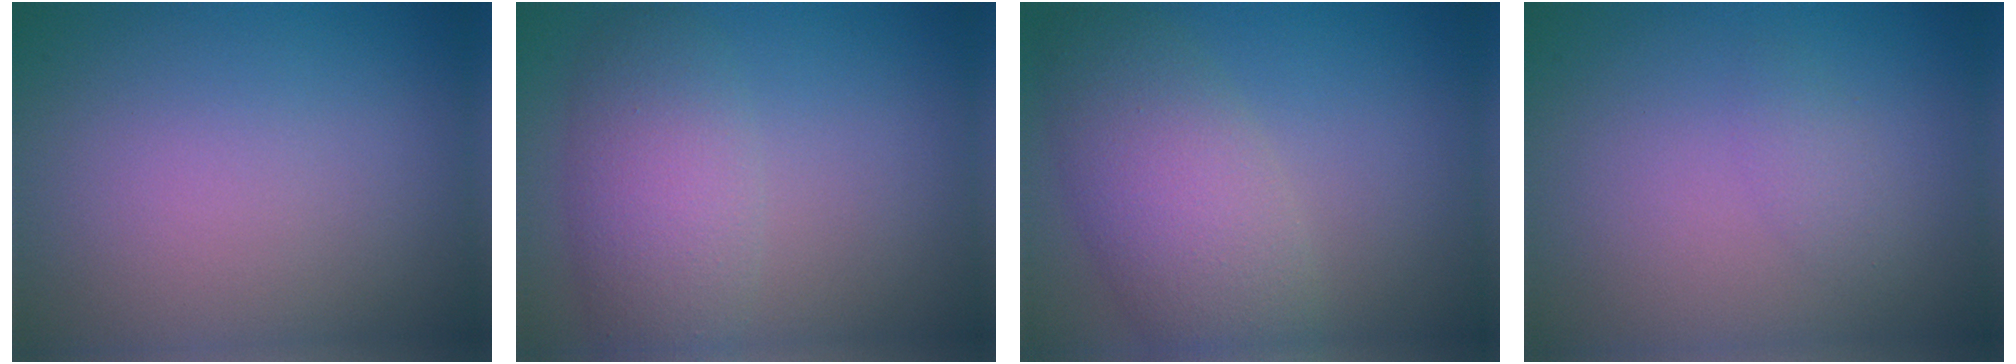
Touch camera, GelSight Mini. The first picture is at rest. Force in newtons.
{"total": 4.6, "press": 4.6, "slide": 0.2}
{"total": 6.1, "press": 6.1, "slide": 0.2}
{"total": 1.0, "press": 1.0, "slide": 0.1}